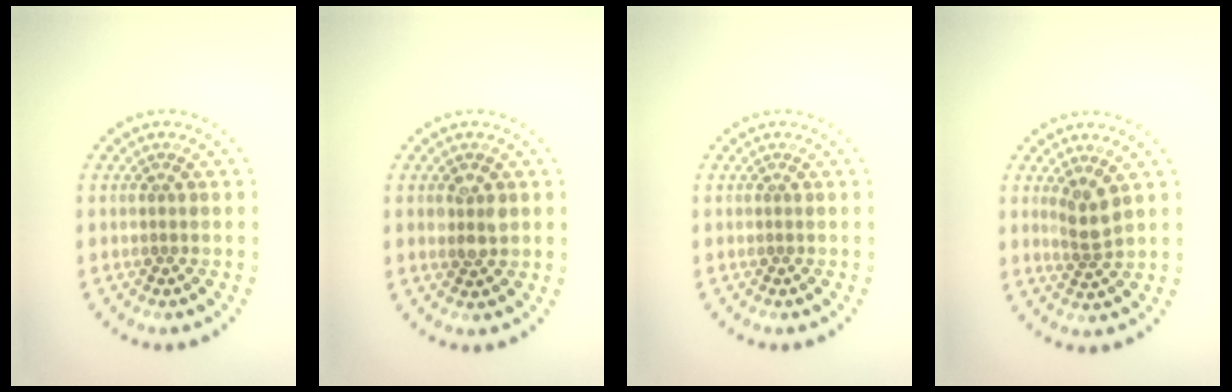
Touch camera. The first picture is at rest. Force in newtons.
{"total": 2.0, "press": 1.9, "slide": 0.4}
{"total": 0.0}
{"total": 2.2, "press": 1.8, "slide": 1.3}